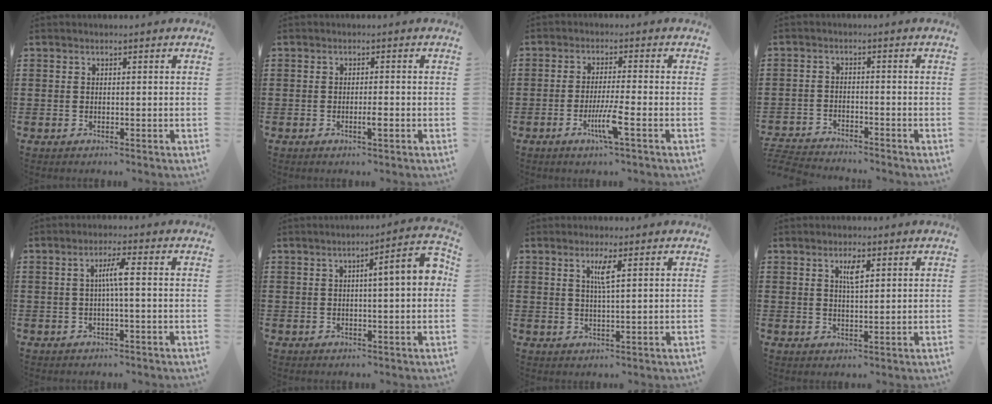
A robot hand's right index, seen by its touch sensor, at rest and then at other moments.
{"total": 1.8, "force": [-0.8, 0.3, 1.6], "torque": [-0.027, 0.000, -0.014]}
{"total": 5.2, "force": [-2.3, -0.1, 4.6], "torque": [-0.091, -0.017, -0.043]}
{"total": 3.8, "force": [-3.8, 0.1, 0.0], "torque": [-0.010, -0.005, -0.082]}
{"total": 3.4, "force": [-0.1, 0.0, 3.4], "torque": [-0.064, -0.002, -0.006]}
{"total": 6.4, "force": [0.8, 0.7, 6.3], "torque": [-0.092, -0.009, 0.005]}
{"total": 2.9, "force": [1.2, 0.0, 2.6], "torque": [-0.055, -0.002, 0.018]}
{"total": 2.9, "force": [1.3, 0.7, 2.5], "torque": [-0.045, 0.001, 0.019]}